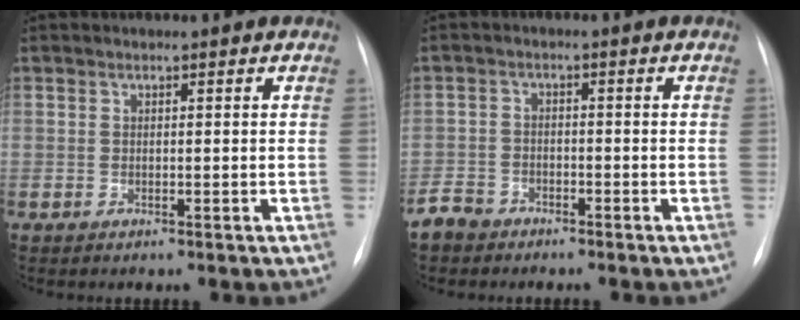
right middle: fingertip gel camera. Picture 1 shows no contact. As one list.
[{"total": 3.6, "force": [-2.9, 2.1, 0.1], "torque": [-0.003, 0.004, -0.057]}]